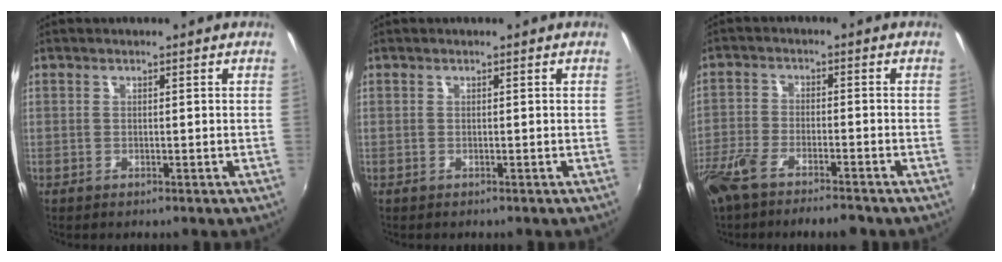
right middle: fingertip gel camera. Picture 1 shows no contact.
{"total": 0.0}
{"total": 10.1, "force": [-7.9, 2.6, 5.7], "torque": [-0.139, -0.031, -0.147]}